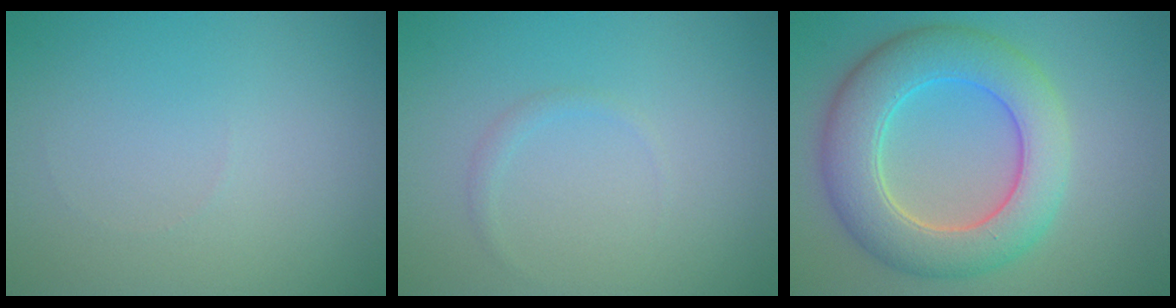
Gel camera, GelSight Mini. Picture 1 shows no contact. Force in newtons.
{"total": 0.7, "press": 0.7, "slide": 0.1}
{"total": 7.6, "press": 7.6, "slide": 0.6}